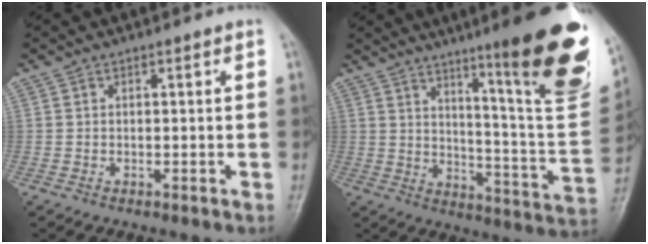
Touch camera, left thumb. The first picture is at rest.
{"total": 24.5, "force": [13.9, 3.1, 19.9], "torque": [-0.242, -0.074, 0.205]}